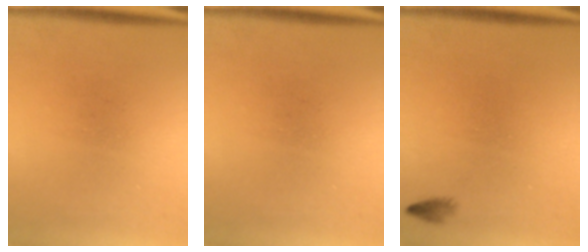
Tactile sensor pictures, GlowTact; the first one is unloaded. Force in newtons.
{"total": 0.0}
{"total": 0.8}